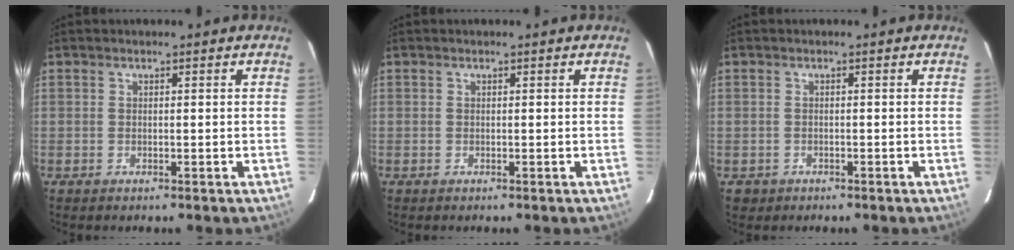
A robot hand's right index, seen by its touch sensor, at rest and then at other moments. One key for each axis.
{"total": 0.0}
{"total": 1.7, "fx": -0.8, "fy": 1.6, "fz": -0.1, "tx": -0.007, "ty": 0.006, "tz": -0.009}